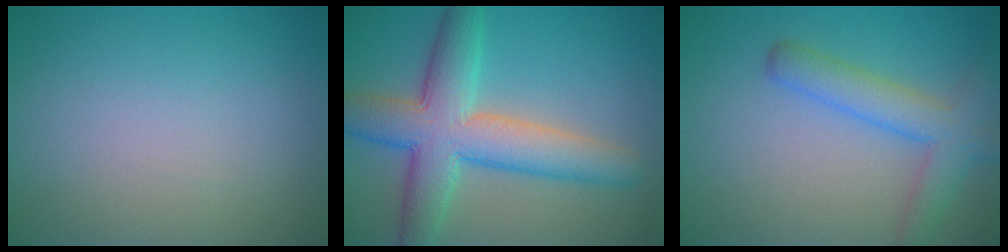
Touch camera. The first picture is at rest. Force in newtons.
{"total": 8.5, "press": 8.5, "slide": 0.4}
{"total": 4.4, "press": 4.4, "slide": 0.3}